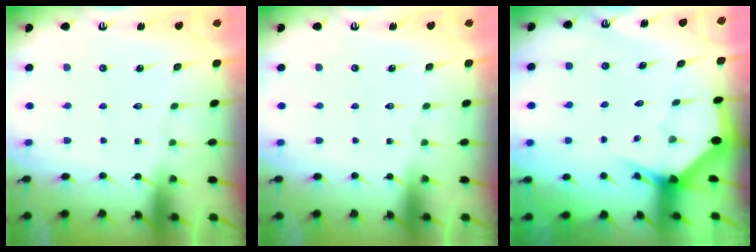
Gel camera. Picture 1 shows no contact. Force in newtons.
{"total": 0.0}
{"total": 2.9, "press": 2.9, "slide": 0.1}